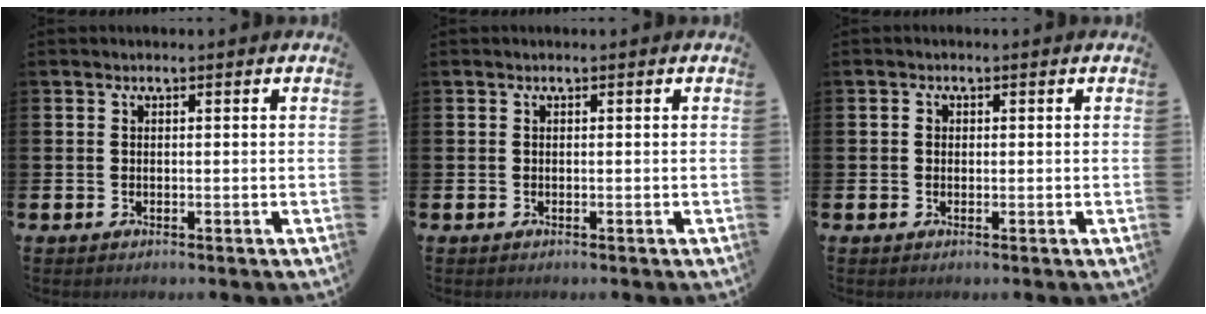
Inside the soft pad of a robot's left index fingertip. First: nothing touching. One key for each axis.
{"total": 0.0}
{"total": 0.9, "fx": 0.2, "fy": 0.8, "fz": 0.5, "tx": 0.004, "ty": 0.002, "tz": 0.000}